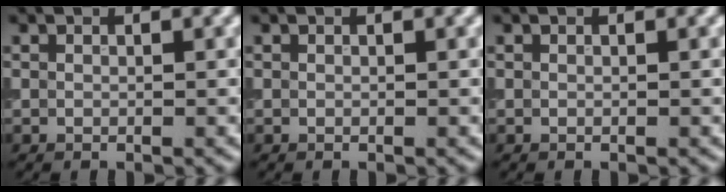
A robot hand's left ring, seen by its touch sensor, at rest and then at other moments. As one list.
[{"total": 0.0}, {"total": 0.0}]